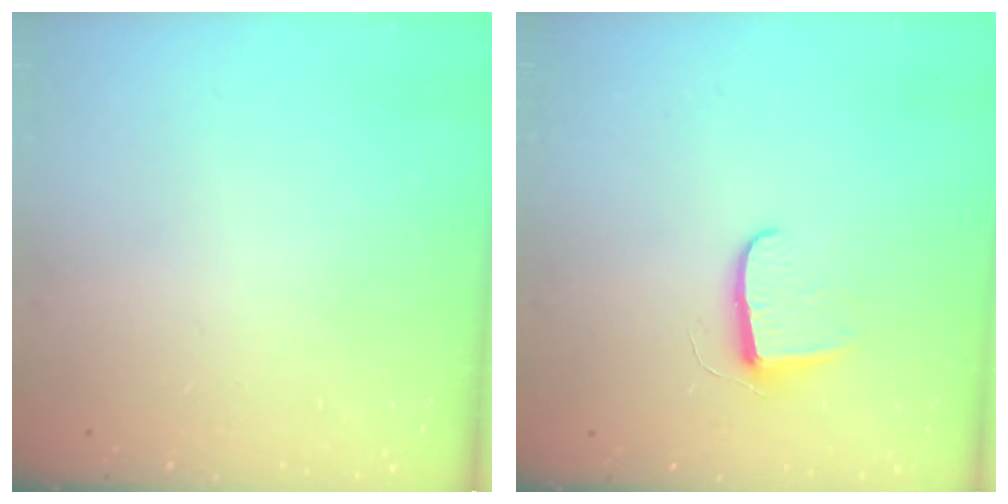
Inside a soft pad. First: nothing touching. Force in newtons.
{"total": 7.3, "press": 7.3, "slide": 0.4}